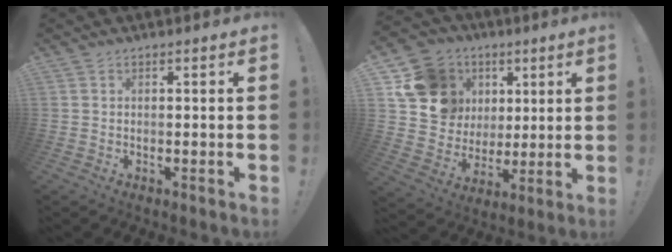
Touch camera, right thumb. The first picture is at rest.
{"total": 16.8, "force": [6.0, 14.4, 6.3], "torque": [-0.097, -0.016, 0.143]}